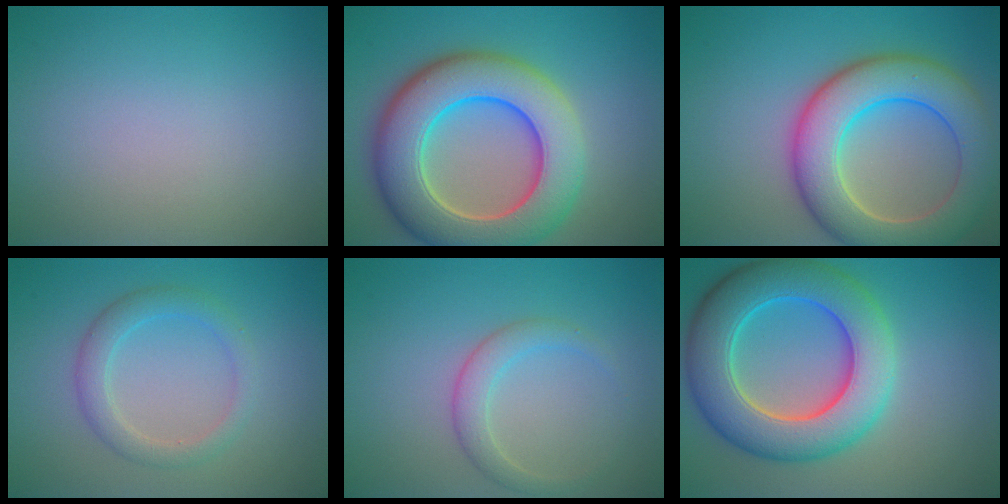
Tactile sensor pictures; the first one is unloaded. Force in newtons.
{"total": 11.2, "press": 11.1, "slide": 0.9}
{"total": 9.3, "press": 9.3, "slide": 0.6}
{"total": 2.7, "press": 2.7, "slide": 0.2}
{"total": 2.3, "press": 2.3, "slide": 0.1}
{"total": 10.0, "press": 10.0, "slide": 0.4}